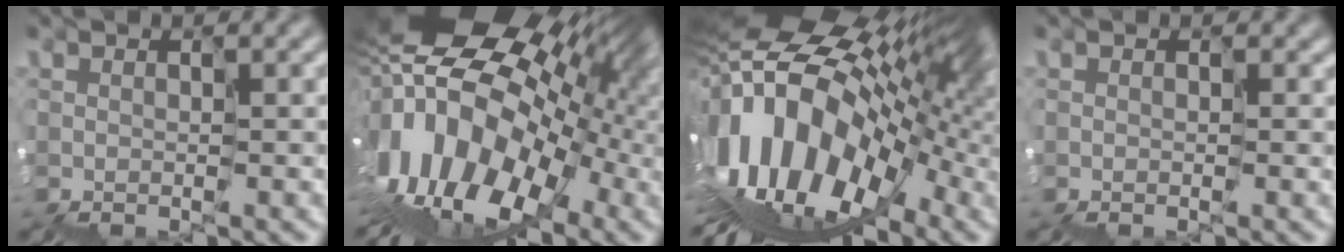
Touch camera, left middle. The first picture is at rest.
{"total": 15.4, "force": [-1.5, 10.7, 11.0], "torque": [-0.160, 0.007, -0.018]}
{"total": 15.3, "force": [-2.0, 9.0, 12.3], "torque": [-0.200, 0.002, -0.028]}
{"total": 1.1, "force": [0.2, 0.9, 0.6], "torque": [-0.001, 0.005, 0.000]}